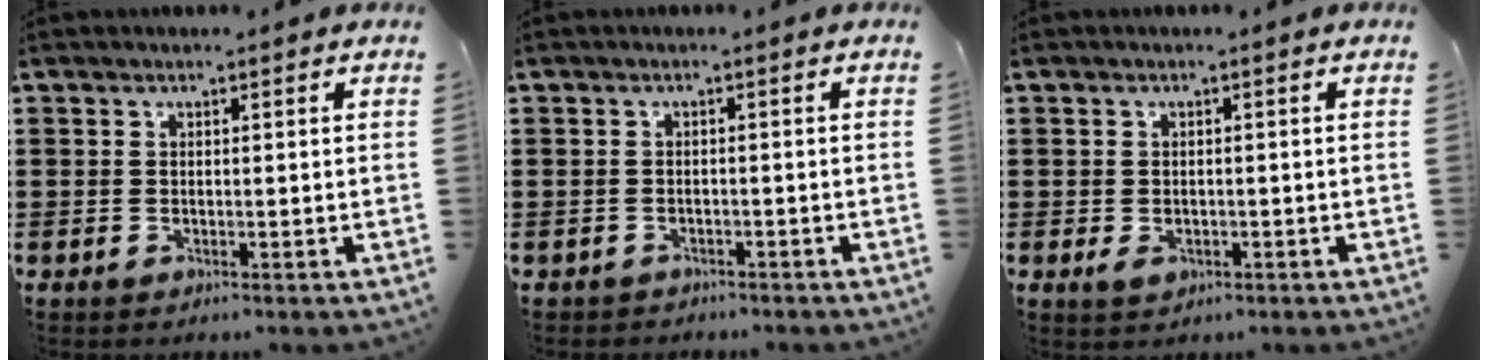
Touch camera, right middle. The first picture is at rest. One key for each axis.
{"total": 1.0, "fx": -0.9, "fy": 0.3, "fz": -0.1, "tx": -0.002, "ty": 0.001, "tz": -0.021}
{"total": 1.3, "fx": -0.4, "fy": 0.8, "fz": 0.9, "tx": -0.019, "ty": 0.001, "tz": -0.009}